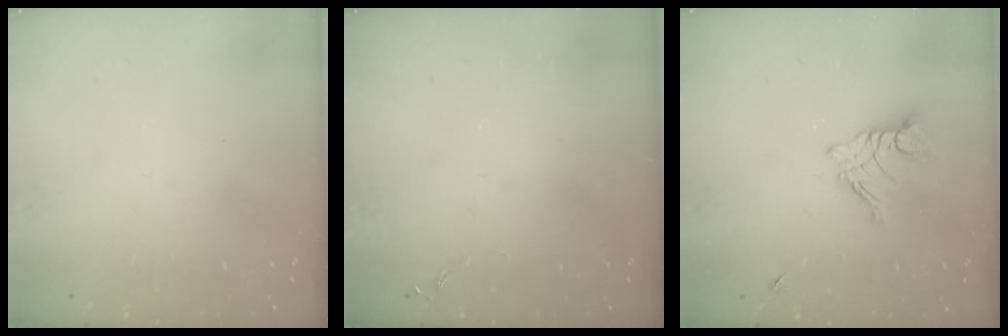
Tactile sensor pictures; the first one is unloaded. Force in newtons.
{"total": 0.0}
{"total": 9.1, "press": 9.0, "slide": 0.8}